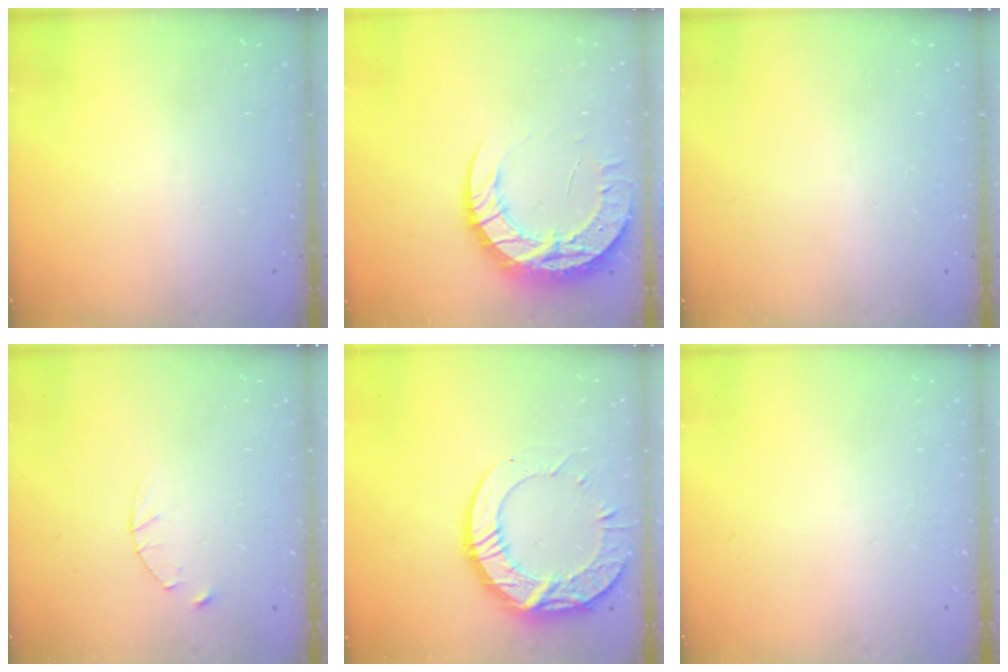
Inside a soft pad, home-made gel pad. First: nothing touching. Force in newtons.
{"total": 15.4, "press": 15.4, "slide": 1.1}
{"total": 0.0}
{"total": 2.8, "press": 2.8, "slide": 0.4}
{"total": 15.6, "press": 15.6, "slide": 1.1}
{"total": 0.0}